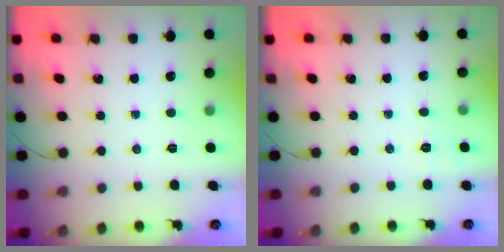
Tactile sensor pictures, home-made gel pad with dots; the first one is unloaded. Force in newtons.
{"total": 2.0, "press": 0.8, "slide": 1.9}